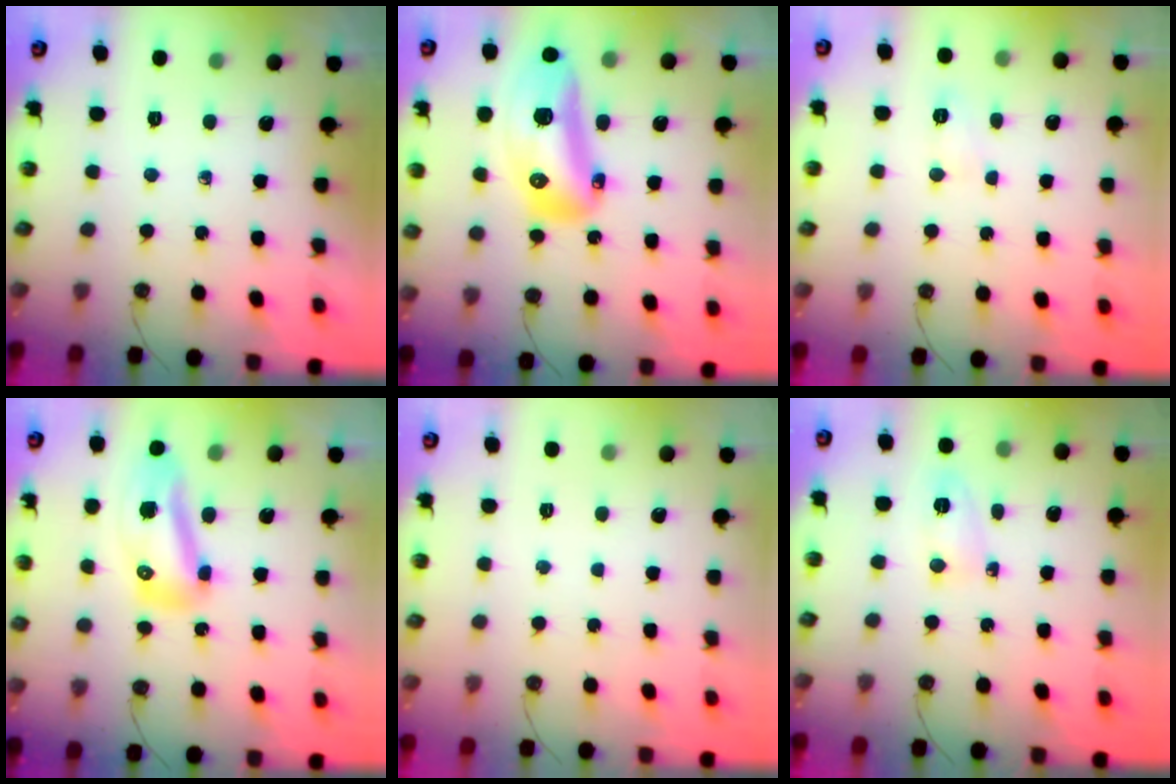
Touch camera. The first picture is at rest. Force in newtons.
{"total": 21.1, "press": 18.8, "slide": 9.5}
{"total": 5.5, "press": 5.5, "slide": 0.7}
{"total": 10.6, "press": 10.6, "slide": 0.8}
{"total": 1.2, "press": 1.2, "slide": 0.0}
{"total": 3.6, "press": 3.4, "slide": 1.2}